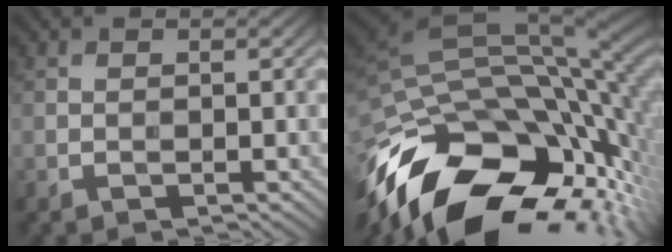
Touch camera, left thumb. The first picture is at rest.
{"total": 18.5, "force": [-8.9, 10.2, 12.6], "torque": [-0.263, -0.025, -0.130]}